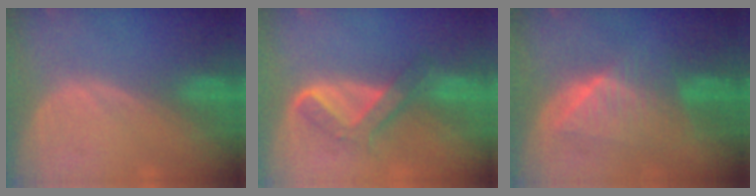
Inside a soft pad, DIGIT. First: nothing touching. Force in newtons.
{"total": 5.3, "press": 5.1, "slide": 1.6}
{"total": 6.6, "press": 6.6, "slide": 0.1}